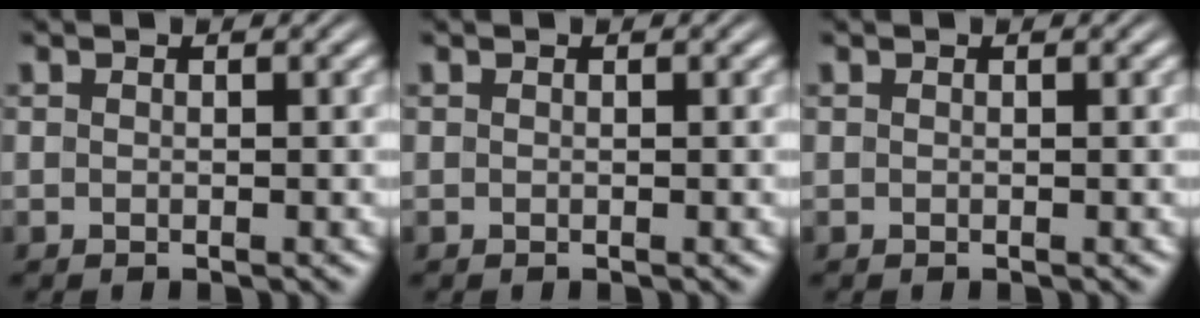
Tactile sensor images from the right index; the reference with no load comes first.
{"total": 0.0}
{"total": 0.0}